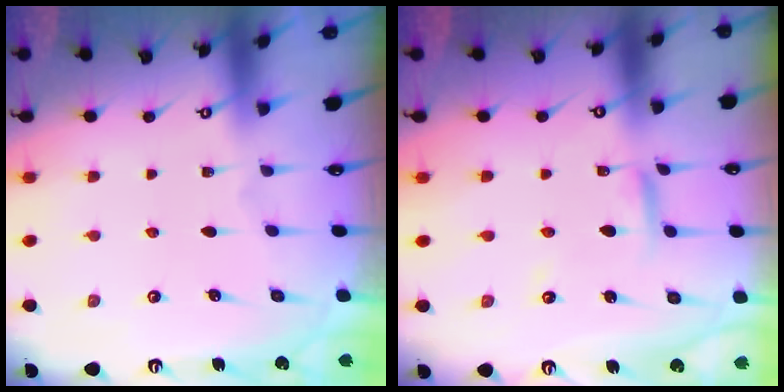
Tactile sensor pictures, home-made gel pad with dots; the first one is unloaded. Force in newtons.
{"total": 3.8, "press": 3.8, "slide": 0.1}